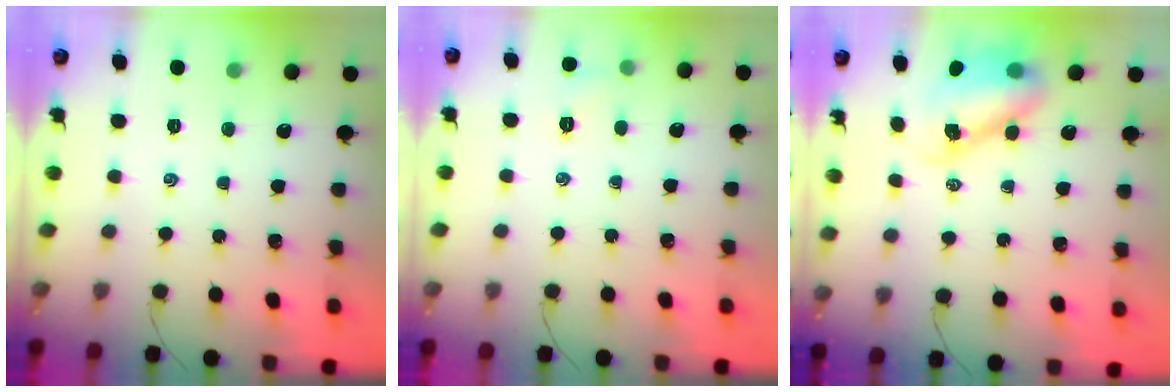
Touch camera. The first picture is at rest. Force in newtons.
{"total": 4.3, "press": 4.1, "slide": 1.2}
{"total": 8.9, "press": 8.7, "slide": 1.8}